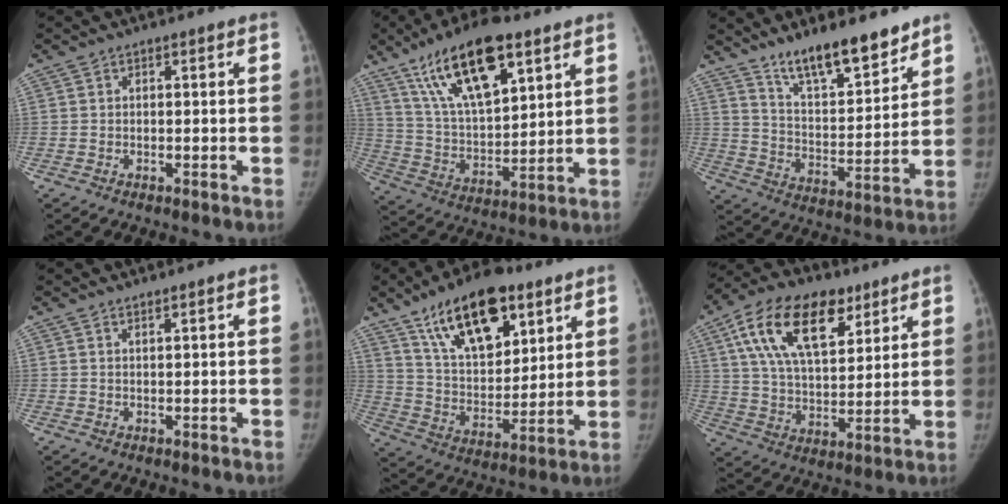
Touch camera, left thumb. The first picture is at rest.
{"total": 20.7, "force": [11.8, 8.2, 14.9], "torque": [-0.232, -0.041, 0.218]}
{"total": 14.8, "force": [11.7, 3.9, 8.2], "torque": [-0.102, -0.083, 0.204]}
{"total": 0.8, "force": [0.8, -0.1, 0.4], "torque": [-0.007, -0.007, 0.016]}
{"total": 21.5, "force": [12.4, 10.3, 14.2], "torque": [-0.196, -0.048, 0.219]}
{"total": 20.2, "force": [10.0, 10.7, 14.0], "torque": [-0.223, -0.020, 0.176]}